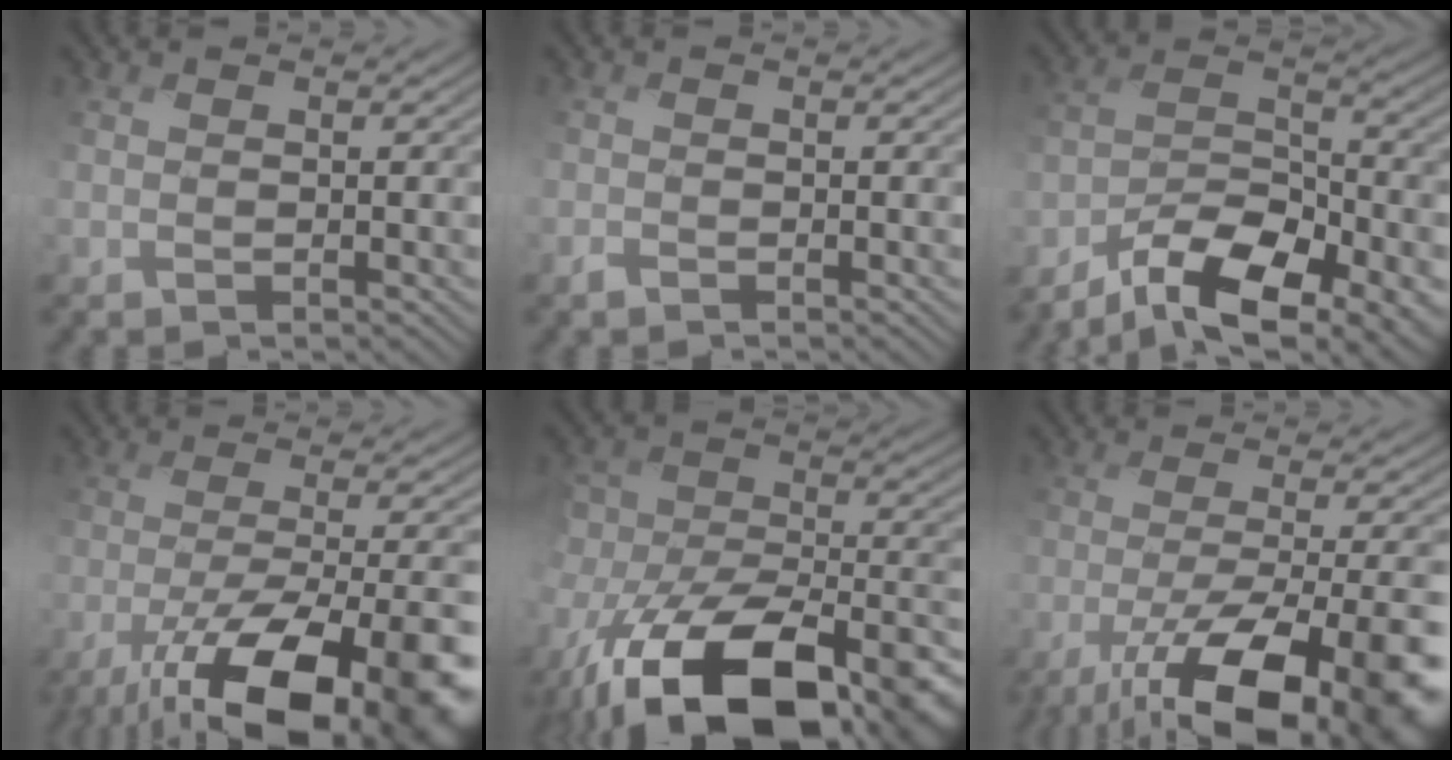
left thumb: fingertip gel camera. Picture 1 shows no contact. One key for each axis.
{"total": 0.8, "fx": -0.8, "fy": 0.1, "fz": 0.2, "tx": -0.003, "ty": 0.002, "tz": -0.019}
{"total": 13.9, "fx": -10.4, "fy": 5.0, "fz": 7.8, "tx": -0.150, "ty": -0.017, "tz": -0.168}
{"total": 17.5, "fx": -10.5, "fy": 4.8, "fz": 13.1, "tx": -0.210, "ty": -0.037, "tz": -0.158}
{"total": 20.8, "fx": -14.3, "fy": 9.3, "fz": 11.9, "tx": -0.235, "ty": -0.076, "tz": -0.203}
{"total": 17.0, "fx": -9.9, "fy": 4.4, "fz": 13.0, "tx": -0.211, "ty": -0.029, "tz": -0.150}